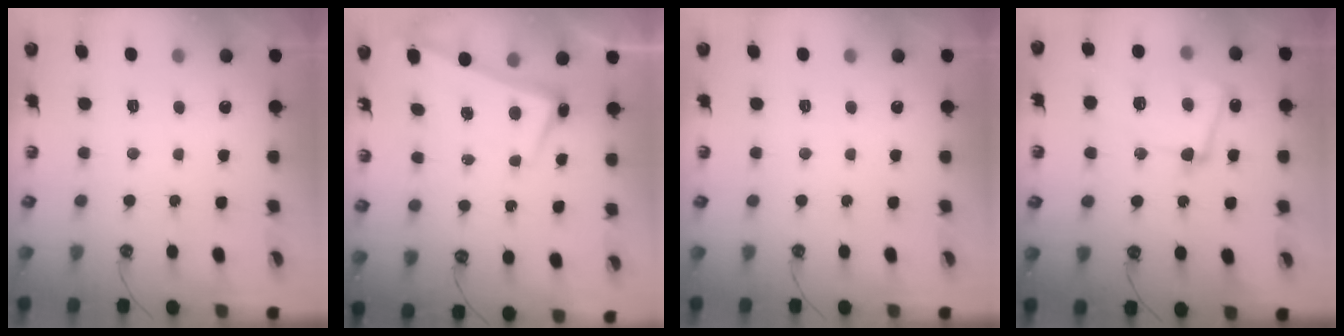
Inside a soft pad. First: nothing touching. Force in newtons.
{"total": 2.6, "press": 2.5, "slide": 0.7}
{"total": 0.0}
{"total": 10.8, "press": 10.6, "slide": 1.8}